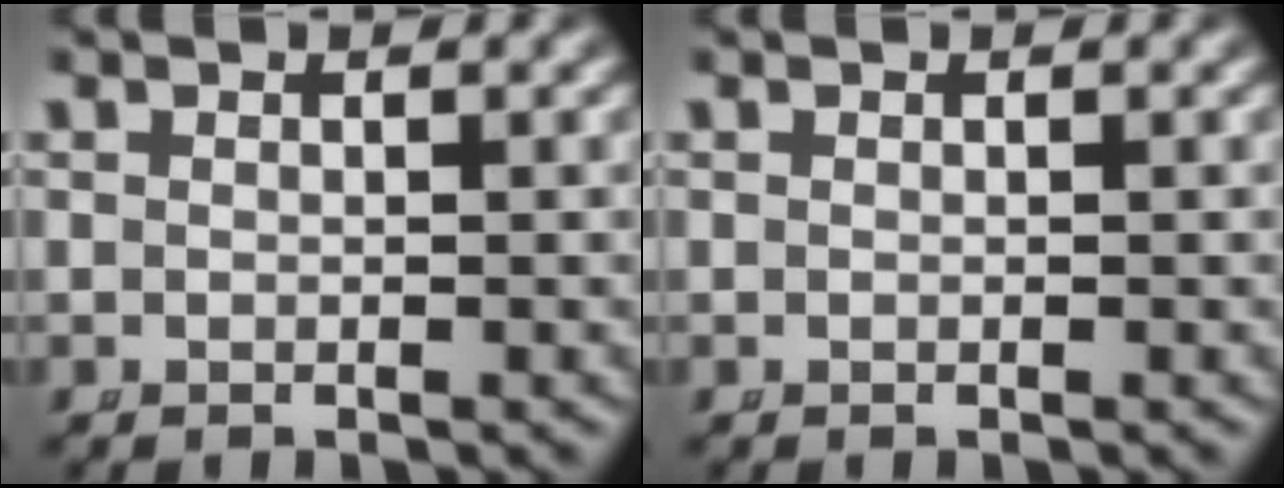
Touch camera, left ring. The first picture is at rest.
{"total": 0.0}